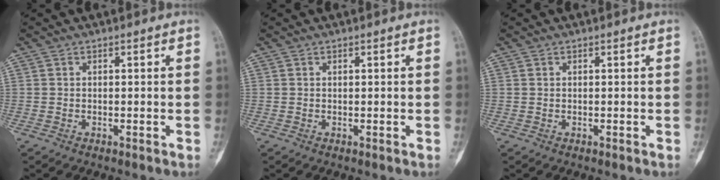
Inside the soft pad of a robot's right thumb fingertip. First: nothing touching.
{"total": 0.0}
{"total": 0.0}